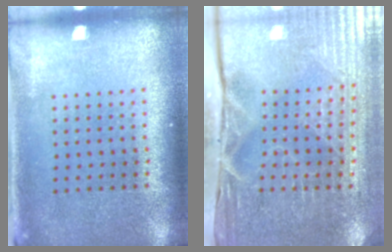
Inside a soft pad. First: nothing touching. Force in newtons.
{"total": 4.3, "press": 4.0, "slide": 1.5}